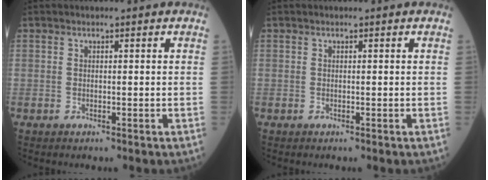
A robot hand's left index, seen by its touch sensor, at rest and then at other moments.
{"total": 0.0}